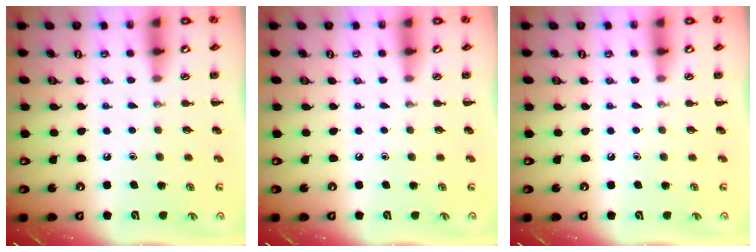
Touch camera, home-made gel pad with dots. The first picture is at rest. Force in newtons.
{"total": 0.0}
{"total": 0.0}